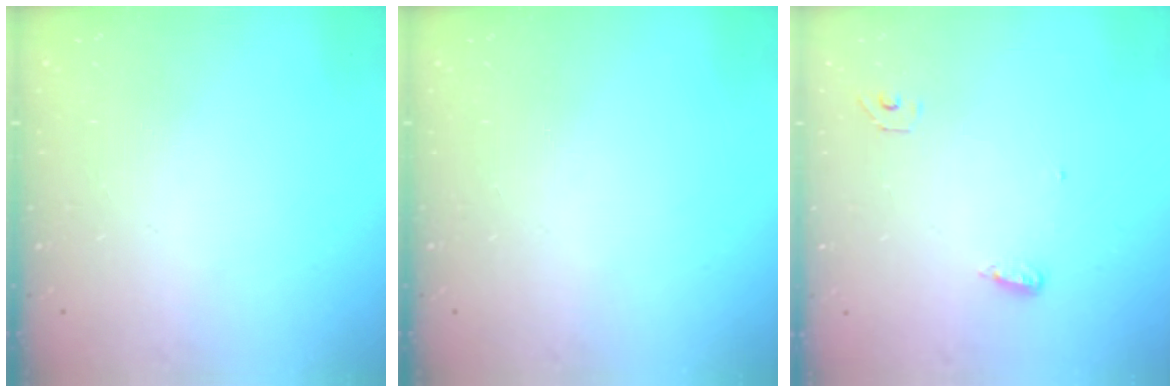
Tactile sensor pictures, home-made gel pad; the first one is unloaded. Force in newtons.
{"total": 0.0}
{"total": 5.1, "press": 4.9, "slide": 1.4}